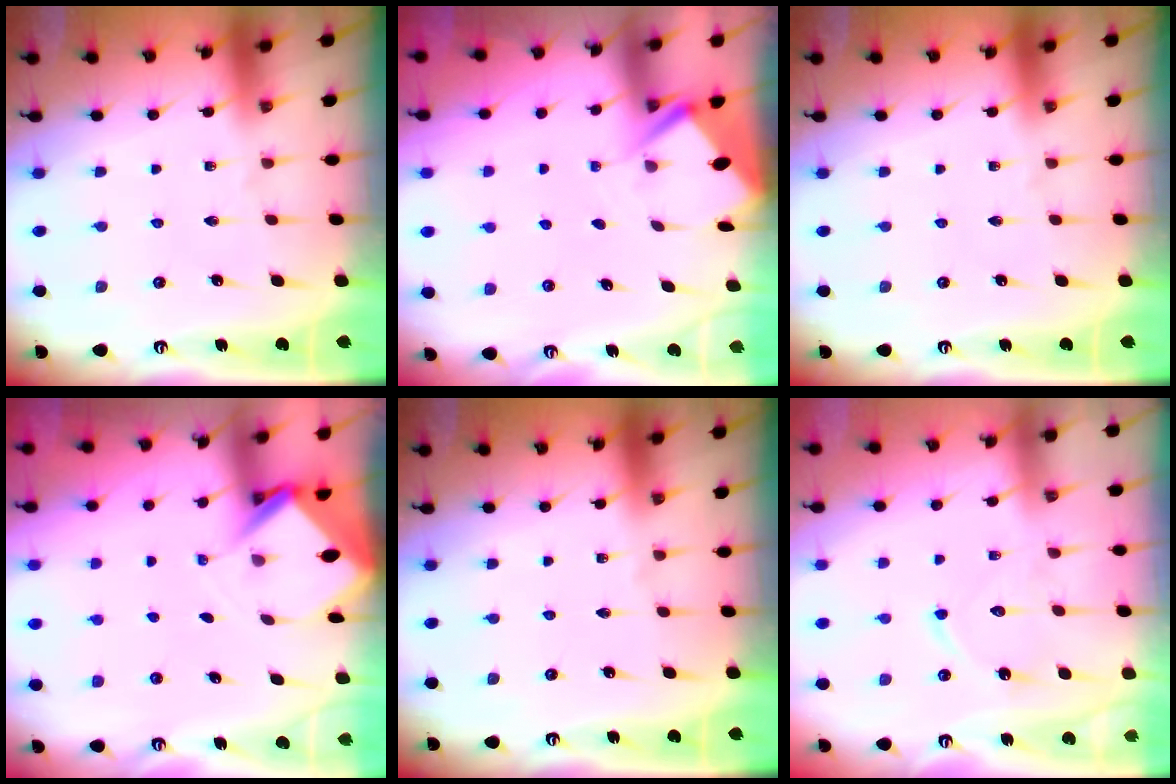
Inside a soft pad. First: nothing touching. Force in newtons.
{"total": 3.0, "press": 2.9, "slide": 0.4}
{"total": 0.0}
{"total": 3.7, "press": 3.6, "slide": 0.3}
{"total": 0.0}
{"total": 8.4, "press": 8.3, "slide": 0.5}